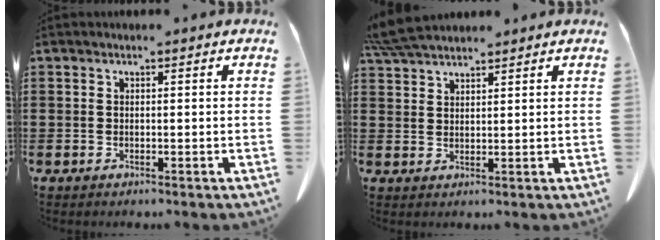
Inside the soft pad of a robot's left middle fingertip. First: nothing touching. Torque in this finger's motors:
{"motor_torque": [1.90, 0.24, 0.15, 0.10]}